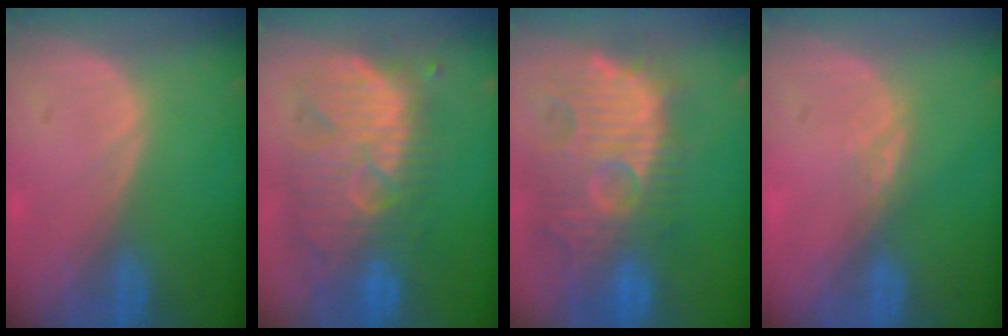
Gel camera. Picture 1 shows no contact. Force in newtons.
{"total": 11.5, "press": 10.9, "slide": 3.7}
{"total": 13.5, "press": 12.4, "slide": 5.3}
{"total": 2.0, "press": 1.5, "slide": 1.3}